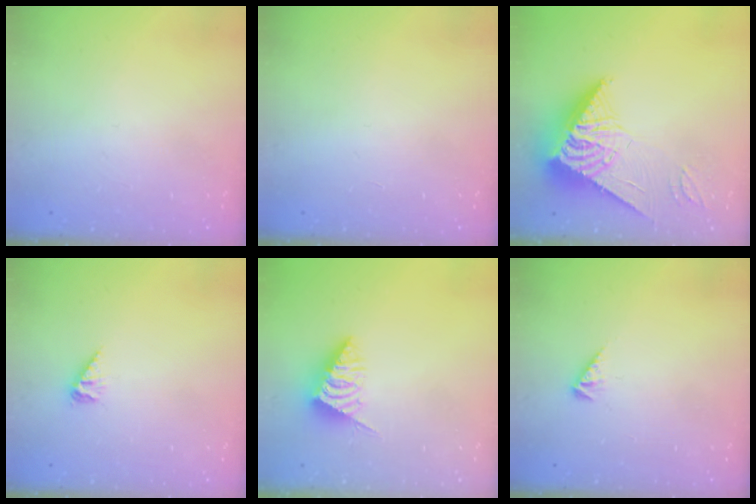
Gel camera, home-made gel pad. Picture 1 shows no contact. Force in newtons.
{"total": 0.0}
{"total": 13.1, "press": 13.1, "slide": 1.2}
{"total": 3.4, "press": 3.4, "slide": 0.5}
{"total": 4.9, "press": 4.9, "slide": 0.2}
{"total": 2.7, "press": 2.7, "slide": 0.6}